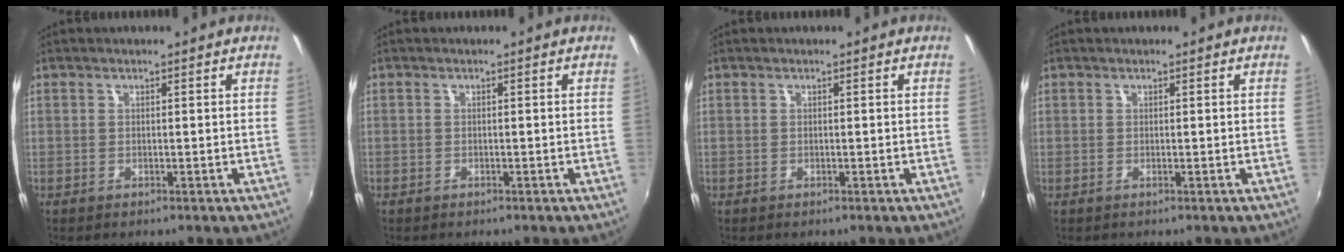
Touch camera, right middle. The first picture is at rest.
{"total": 0.8, "force": [-0.6, 0.5, 0.0], "torque": [-0.003, 0.001, -0.012]}
{"total": 0.0}
{"total": 0.0}